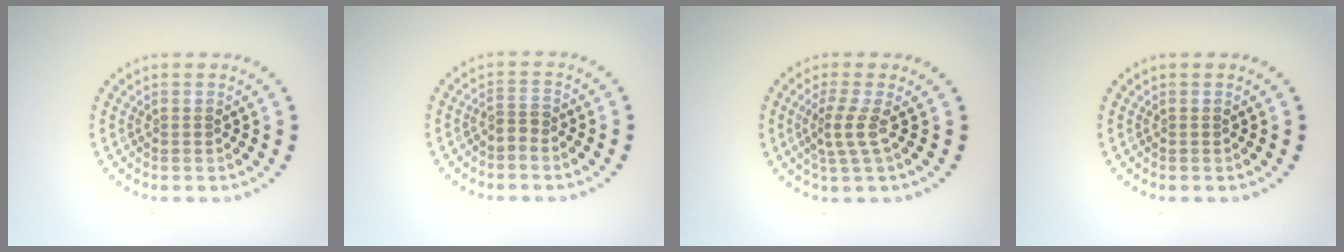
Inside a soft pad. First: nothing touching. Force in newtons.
{"total": 1.3, "press": 0.8, "slide": 1.0}
{"total": 2.2, "press": 1.4, "slide": 1.7}
{"total": 0.0}